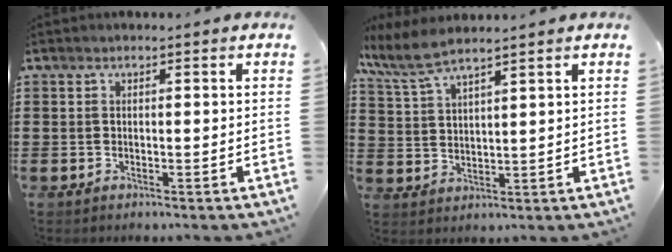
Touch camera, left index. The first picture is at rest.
{"total": 5.6, "force": [4.8, 0.4, 2.9], "torque": [-0.079, -0.017, 0.085]}